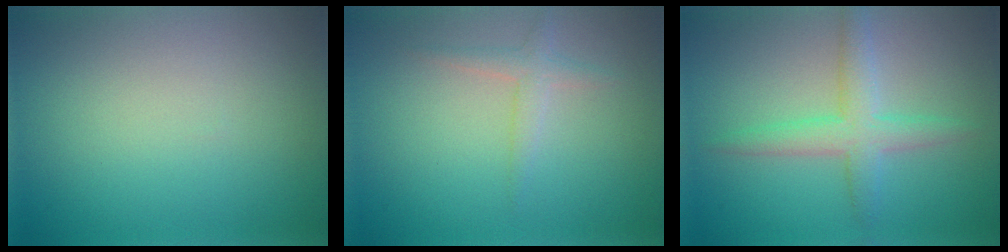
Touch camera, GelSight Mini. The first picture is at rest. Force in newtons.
{"total": 1.6, "press": 1.6, "slide": 0.0}
{"total": 3.4, "press": 3.4, "slide": 0.1}